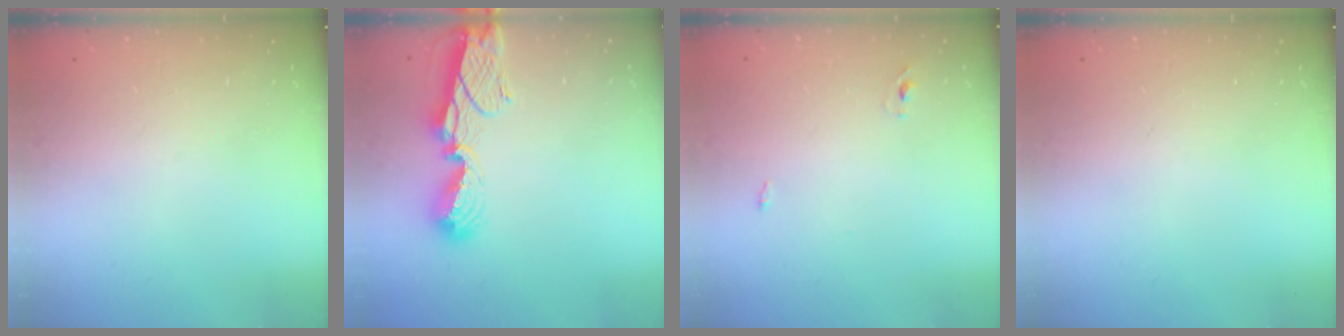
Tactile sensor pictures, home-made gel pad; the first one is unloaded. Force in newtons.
{"total": 9.7, "press": 9.7, "slide": 0.9}
{"total": 2.4, "press": 2.2, "slide": 1.0}
{"total": 0.0}